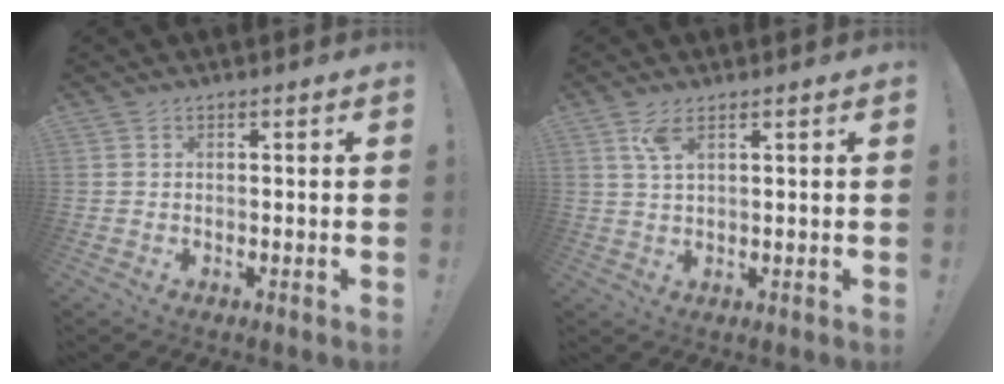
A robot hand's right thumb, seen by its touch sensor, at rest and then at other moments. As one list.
[{"total": 4.8, "force": [2.4, 1.5, 3.8], "torque": [-0.077, 0.001, 0.043]}]